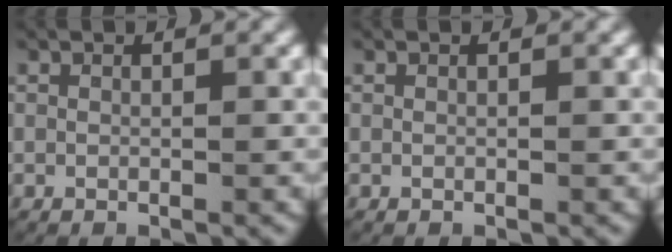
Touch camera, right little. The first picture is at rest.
{"total": 0.0}